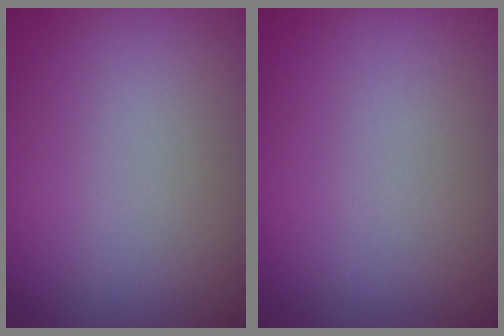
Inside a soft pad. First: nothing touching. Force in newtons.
{"total": 0.0}